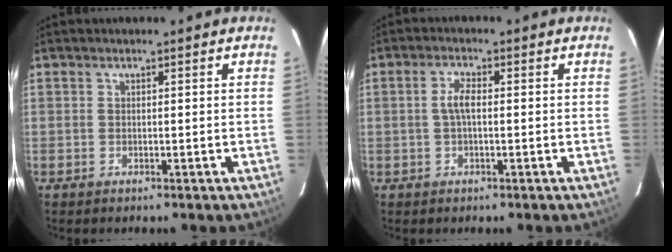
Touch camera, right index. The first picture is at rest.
{"total": 2.8, "force": [-0.1, 0.9, 2.6], "torque": [-0.055, 0.006, -0.001]}